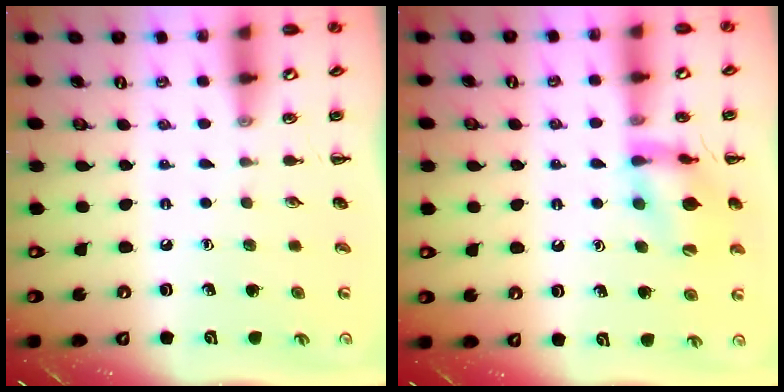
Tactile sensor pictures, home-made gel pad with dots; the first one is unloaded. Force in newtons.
{"total": 16.0, "press": 15.8, "slide": 2.3}